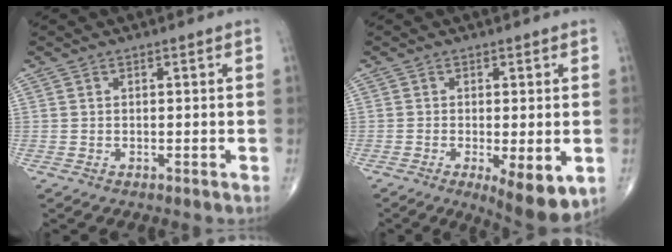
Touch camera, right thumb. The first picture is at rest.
{"total": 8.6, "force": [-2.5, 2.7, 7.8], "torque": [-0.107, -0.020, -0.033]}